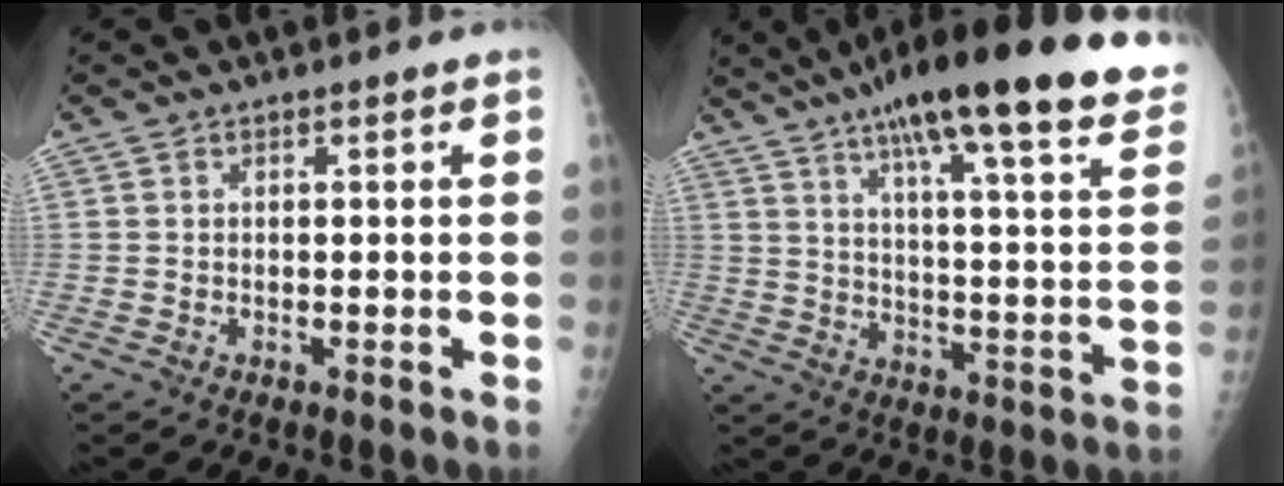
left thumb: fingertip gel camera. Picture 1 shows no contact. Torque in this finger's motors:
{"motor_torque": [0.53, 0.42, 1.47, -1.31, 0.18]}